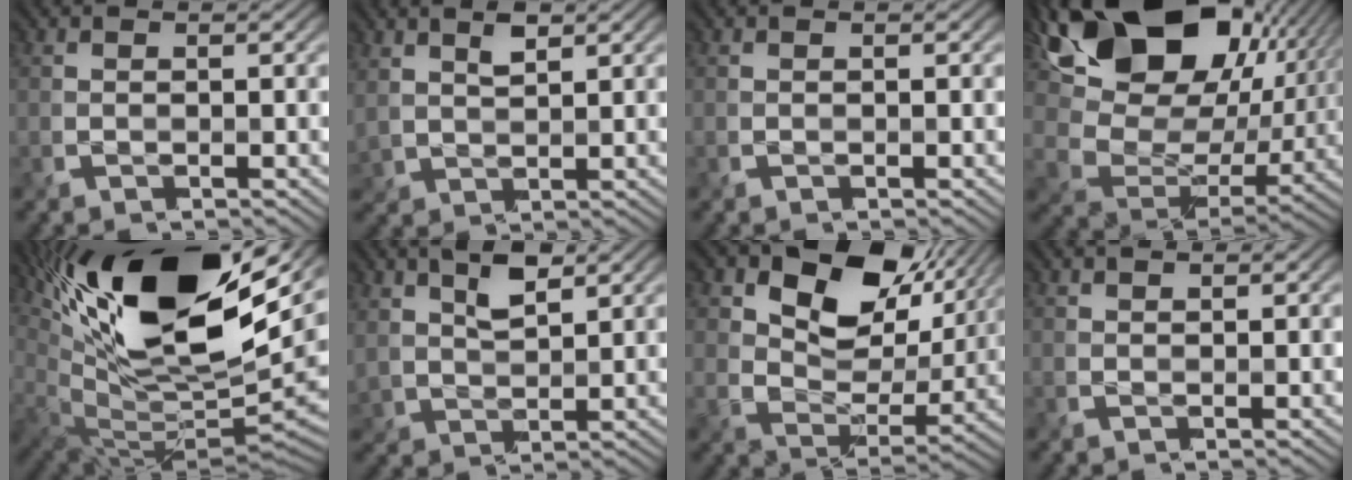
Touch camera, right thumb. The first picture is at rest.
{"total": 3.7, "force": [2.1, 1.8, 2.5], "torque": [-0.060, 0.003, 0.046]}
{"total": 0.0}
{"total": 19.5, "force": [8.5, 12.7, 12.2], "torque": [-0.238, 0.015, 0.163]}
{"total": 20.3, "force": [9.5, 8.6, 15.8], "torque": [-0.291, 0.023, 0.165]}
{"total": 6.0, "force": [3.0, 3.0, 4.2], "torque": [-0.094, 0.003, 0.060]}
{"total": 13.9, "force": [6.6, 8.9, 8.3], "torque": [-0.132, 0.000, 0.100]}
{"total": 0.9, "force": [0.7, 0.3, 0.4], "torque": [-0.010, 0.004, 0.017]}